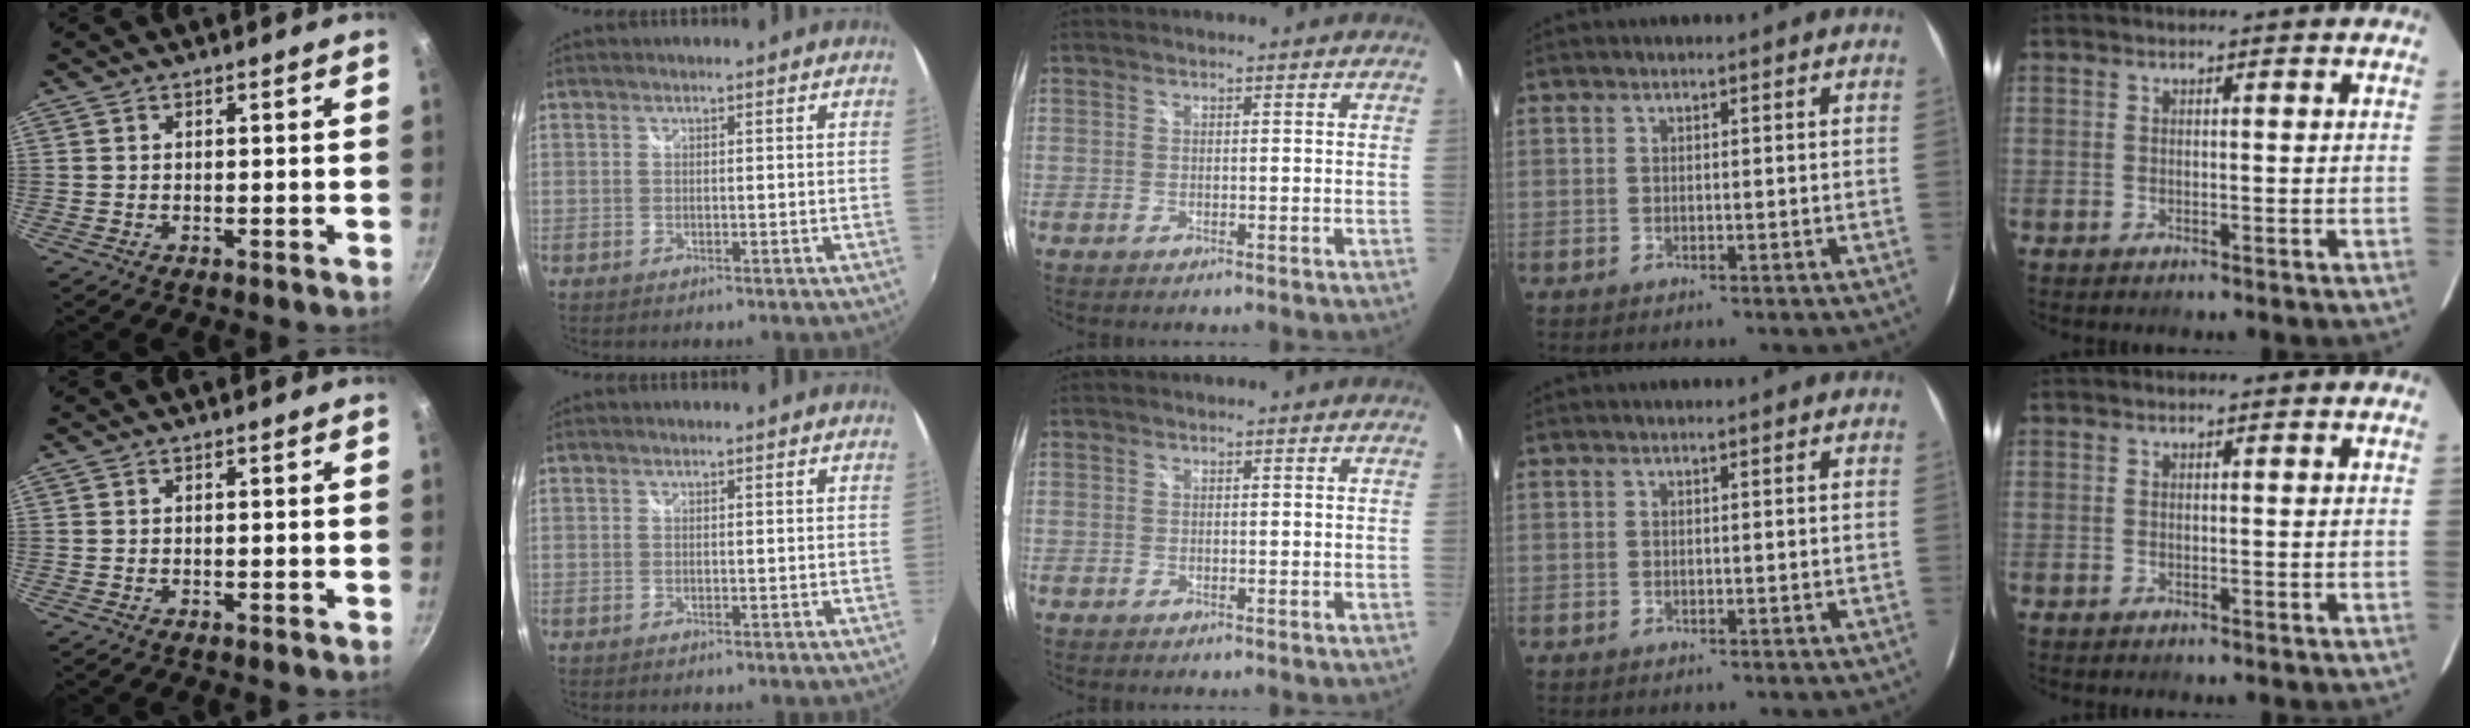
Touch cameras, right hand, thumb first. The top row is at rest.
{}